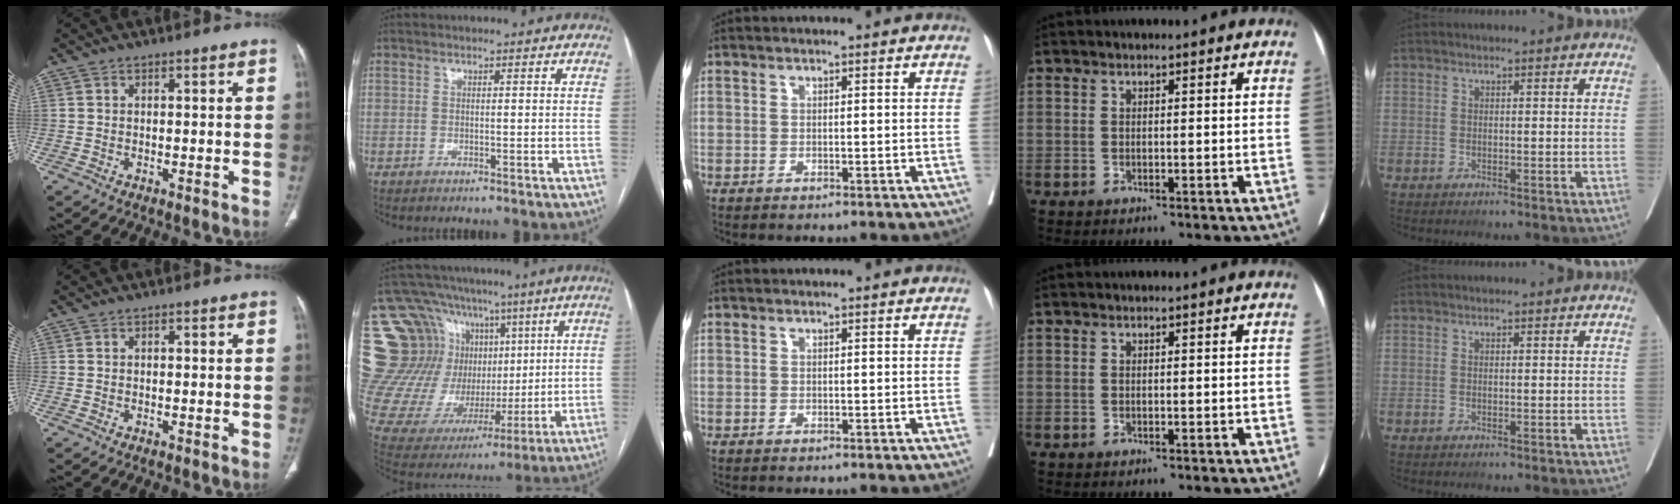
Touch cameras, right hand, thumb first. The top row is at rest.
{"index": {"total": 23.2, "force": [8.3, 18.5, 11.3], "torque": [-0.221, 0.091, 0.180]}}